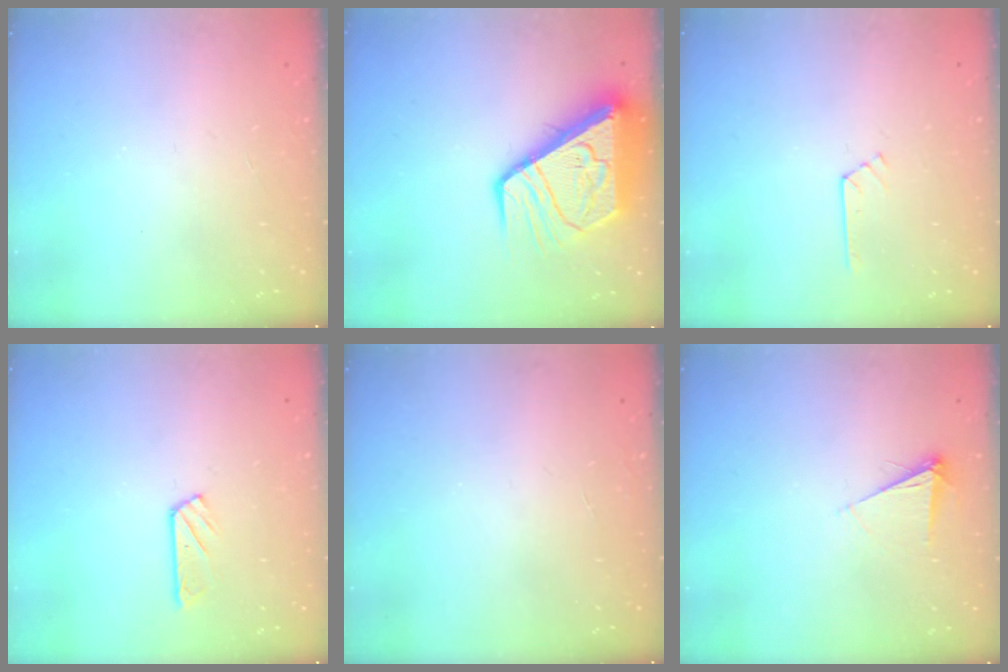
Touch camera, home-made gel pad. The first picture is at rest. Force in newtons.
{"total": 14.4, "press": 14.3, "slide": 1.6}
{"total": 2.8, "press": 2.8, "slide": 0.4}
{"total": 4.2, "press": 4.2, "slide": 0.4}
{"total": 0.0}
{"total": 5.1, "press": 5.0, "slide": 0.6}